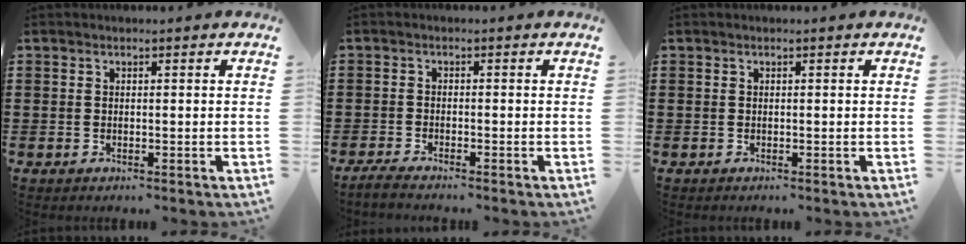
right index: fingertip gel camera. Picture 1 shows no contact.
{"total": 1.7, "force": [-1.7, -0.1, 0.3], "torque": [-0.007, 0.002, -0.034]}
{"total": 0.0}